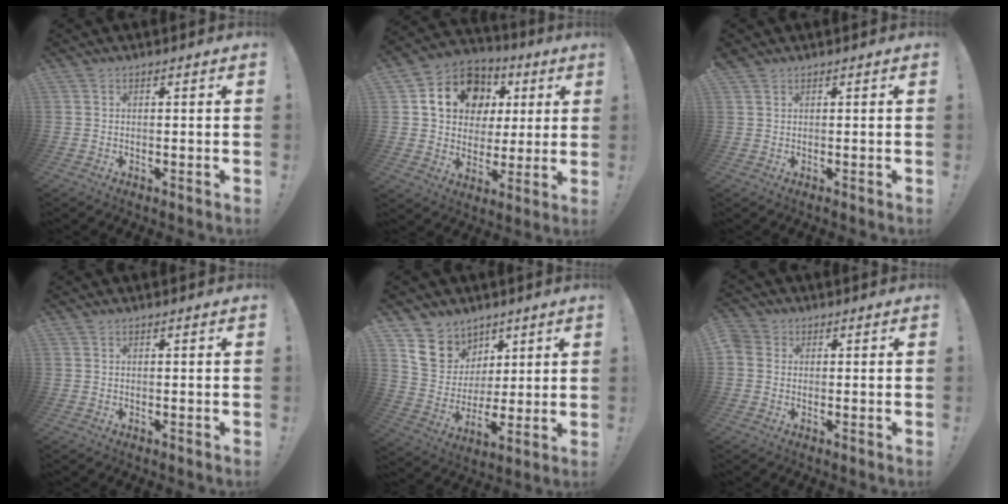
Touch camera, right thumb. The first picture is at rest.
{"total": 16.8, "force": [6.5, 13.2, 8.0], "torque": [-0.115, -0.019, 0.136]}
{"total": 0.6, "force": [0.5, 0.2, 0.1], "torque": [-0.003, -0.001, 0.010]}
{"total": 0.0}
{"total": 12.3, "force": [6.6, 9.9, 3.3], "torque": [-0.052, -0.045, 0.136]}
{"total": 3.3, "force": [0.5, 3.0, 1.4], "torque": [-0.039, 0.007, 0.010]}